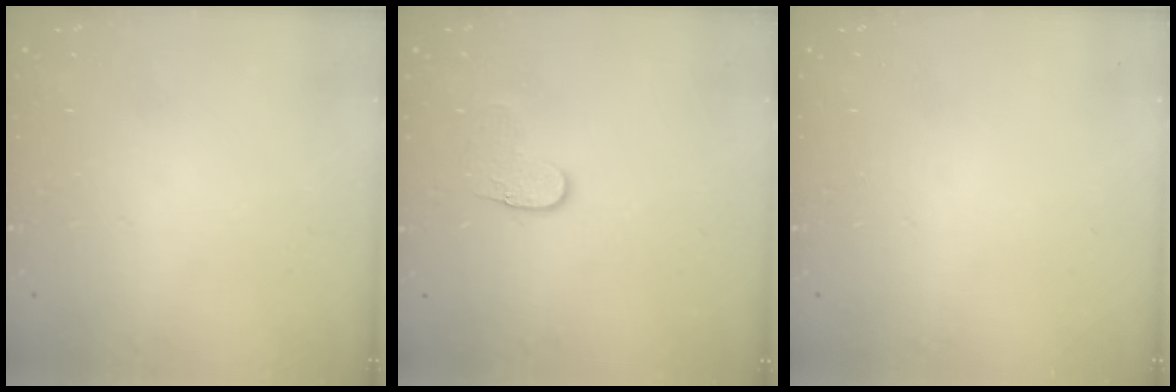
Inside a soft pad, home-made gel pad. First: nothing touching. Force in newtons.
{"total": 3.8, "press": 3.8, "slide": 0.4}
{"total": 0.0}